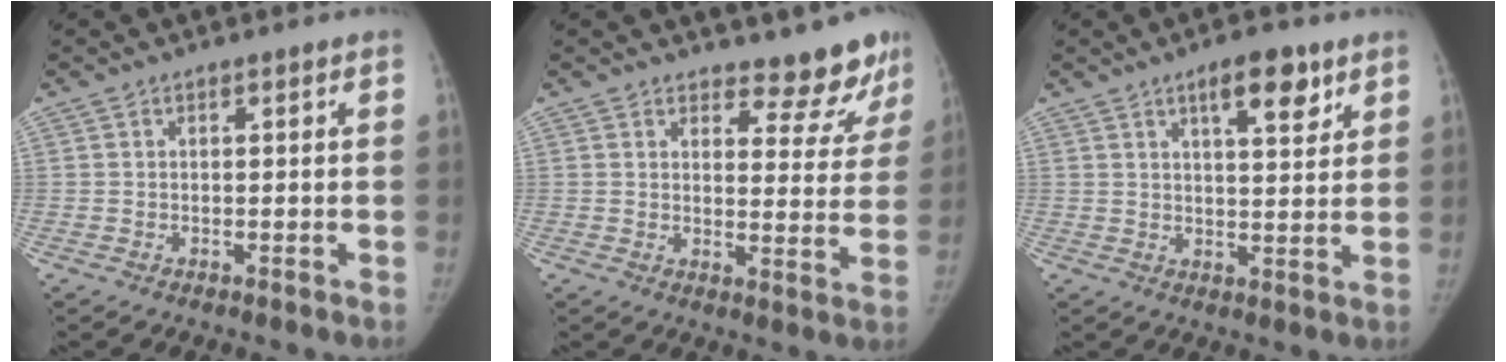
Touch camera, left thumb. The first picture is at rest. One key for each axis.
{"total": 9.1, "fx": 8.2, "fy": 3.1, "fz": 2.3, "tx": 0.010, "ty": -0.070, "tz": 0.091}
{"total": 7.8, "fx": 4.5, "fy": 2.8, "fz": 5.8, "tx": -0.067, "ty": -0.023, "tz": 0.065}